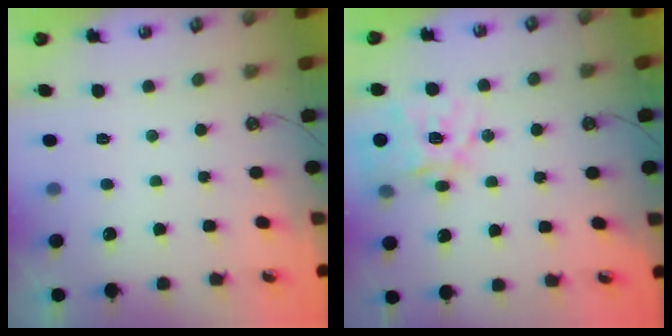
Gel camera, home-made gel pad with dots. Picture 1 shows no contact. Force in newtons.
{"total": 17.5, "press": 17.3, "slide": 2.5}